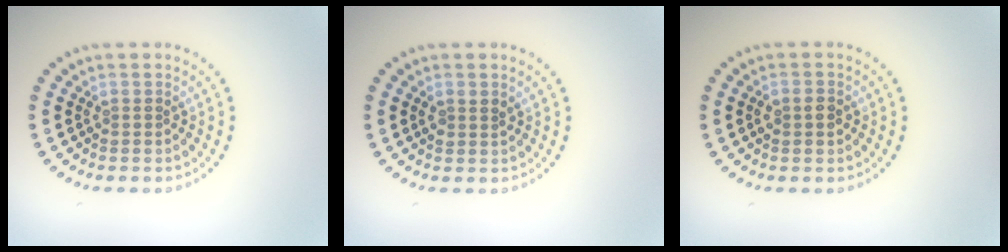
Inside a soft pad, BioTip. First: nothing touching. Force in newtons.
{"total": 1.2, "press": 1.0, "slide": 0.6}
{"total": 1.2, "press": 1.2, "slide": 0.2}